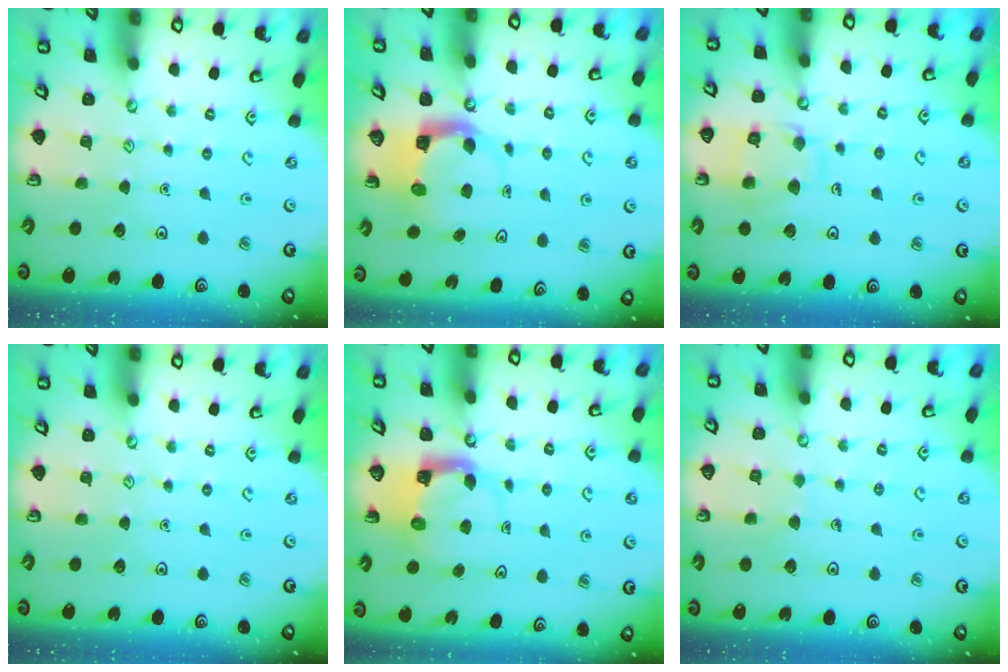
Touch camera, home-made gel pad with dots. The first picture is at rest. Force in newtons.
{"total": 4.0, "press": 3.9, "slide": 0.3}
{"total": 10.9, "press": 10.9, "slide": 0.8}
{"total": 0.0}
{"total": 4.2, "press": 4.2, "slide": 0.3}
{"total": 3.9, "press": 3.9, "slide": 0.2}